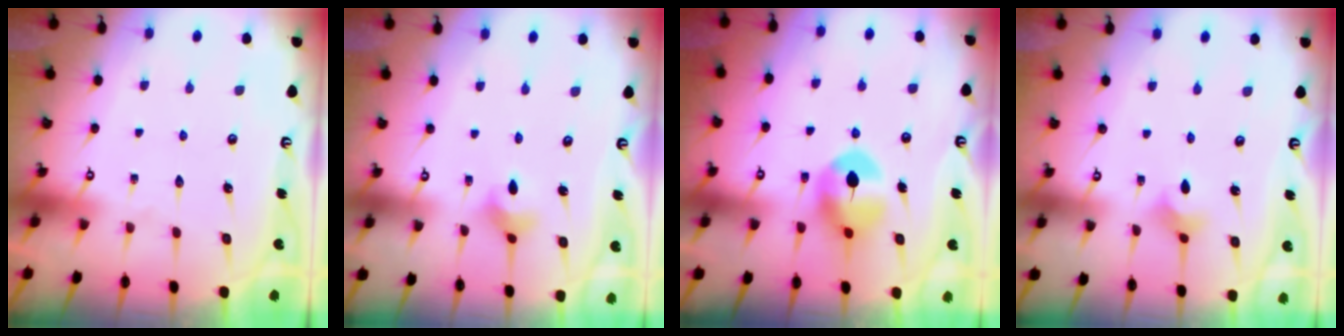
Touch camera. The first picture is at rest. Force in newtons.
{"total": 4.3, "press": 4.3, "slide": 0.7}
{"total": 8.8, "press": 8.8, "slide": 0.2}
{"total": 3.6, "press": 3.6, "slide": 0.4}